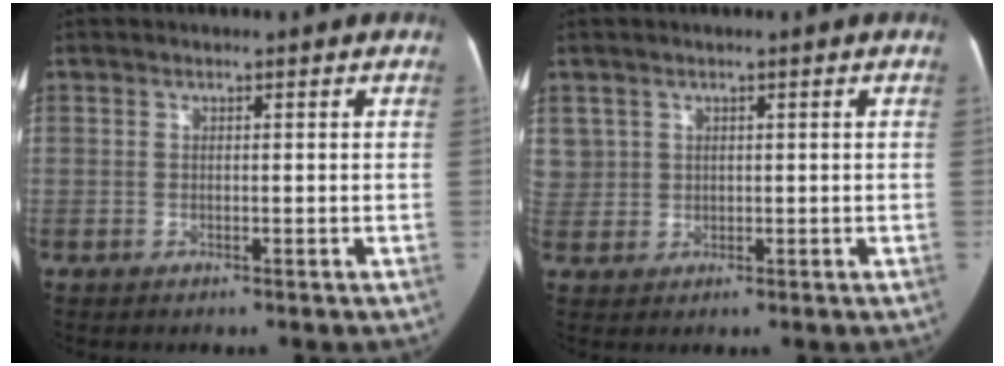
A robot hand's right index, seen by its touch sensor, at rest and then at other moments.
{"total": 4.0, "force": [1.7, 3.7, 0.1], "torque": [0.008, 0.012, 0.037]}